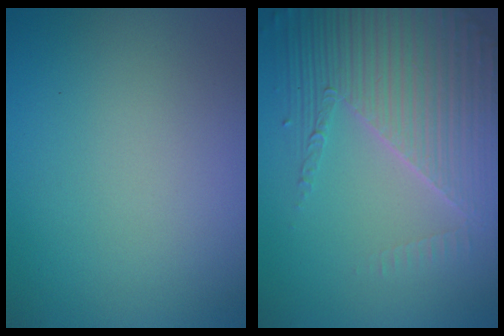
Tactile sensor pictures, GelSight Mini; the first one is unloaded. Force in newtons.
{"total": 7.6, "press": 5.4, "slide": 5.3}